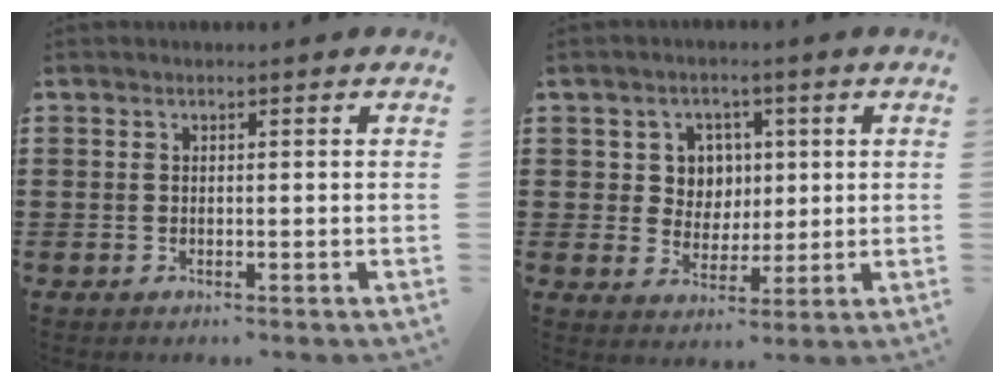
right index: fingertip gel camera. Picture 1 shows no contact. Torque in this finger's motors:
{"motor_torque": [0.18, -0.14, 0.18, 0.04]}